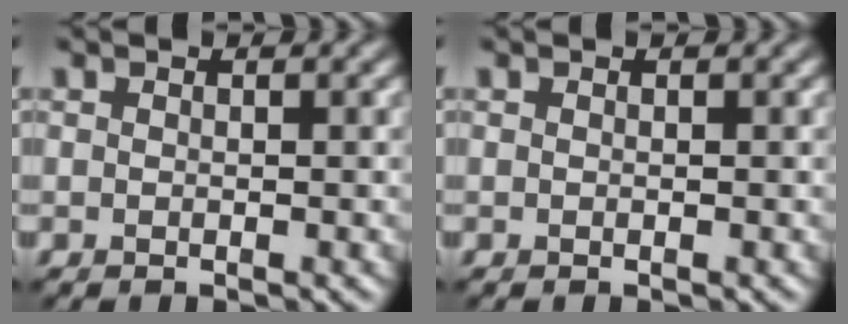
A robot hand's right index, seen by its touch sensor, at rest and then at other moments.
{"total": 0.0}